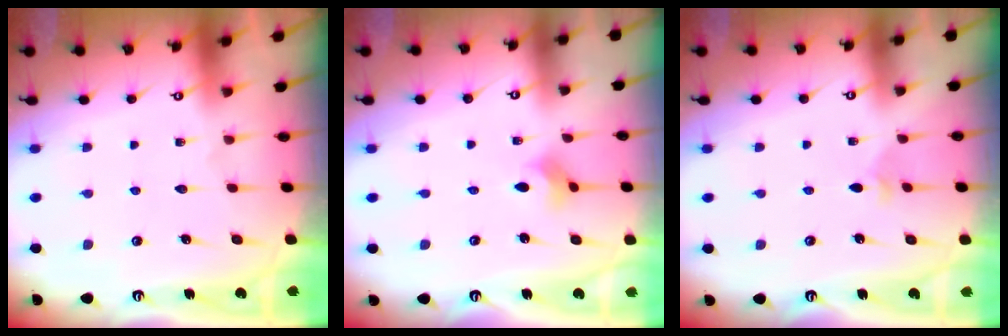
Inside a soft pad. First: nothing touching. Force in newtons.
{"total": 2.6, "press": 2.5, "slide": 0.6}
{"total": 2.5, "press": 2.5, "slide": 0.6}